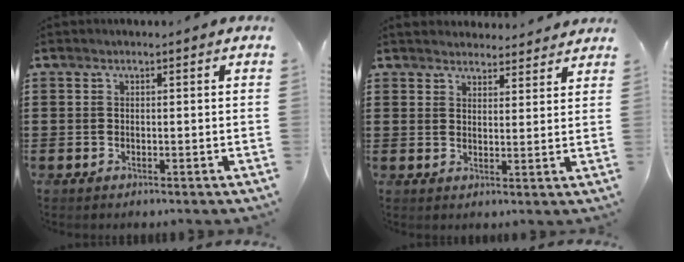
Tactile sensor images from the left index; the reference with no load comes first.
{"total": 3.3, "force": [3.2, 0.5, -0.1], "torque": [0.000, -0.014, 0.060]}